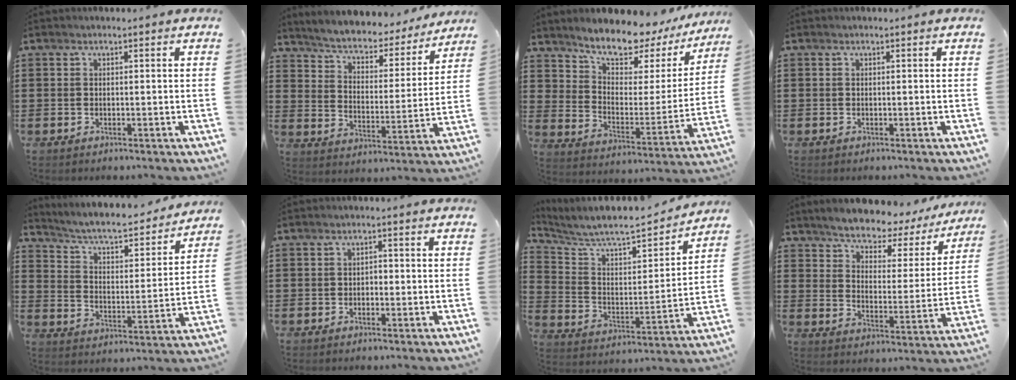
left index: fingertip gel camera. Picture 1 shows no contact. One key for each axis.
{"total": 4.5, "fx": 4.3, "fy": 0.8, "fz": 1.1, "tx": -0.045, "ty": -0.035, "tz": 0.064}
{"total": 8.6, "fx": 8.1, "fy": 2.0, "fz": 2.4, "tx": -0.073, "ty": -0.066, "tz": 0.139}
{"total": 0.0}
{"total": 5.2, "fx": 4.7, "fy": 0.5, "fz": 2.1, "tx": -0.063, "ty": -0.038, "tz": 0.071}
{"total": 1.1, "fx": -0.6, "fy": 0.7, "fz": 0.7, "tx": -0.016, "ty": 0.002, "tz": -0.013}
{"total": 6.7, "fx": 6.2, "fy": 1.3, "fz": 2.2, "tx": -0.077, "ty": -0.051, "tz": 0.101}
{"total": 4.8, "fx": 4.6, "fy": 0.8, "fz": 0.8, "tx": -0.044, "ty": -0.039, "tz": 0.074}